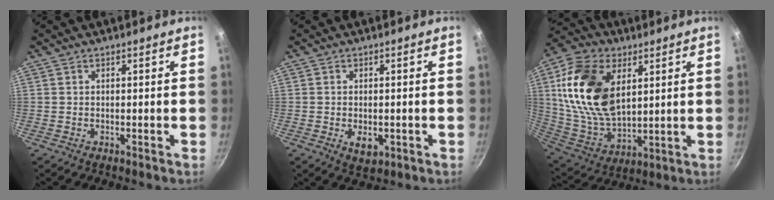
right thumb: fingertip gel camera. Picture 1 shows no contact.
{"total": 4.0, "force": [-1.0, 2.4, 3.1], "torque": [-0.046, -0.004, -0.009]}
{"total": 21.0, "force": [5.8, 12.9, 15.6], "torque": [-0.280, -0.016, 0.118]}